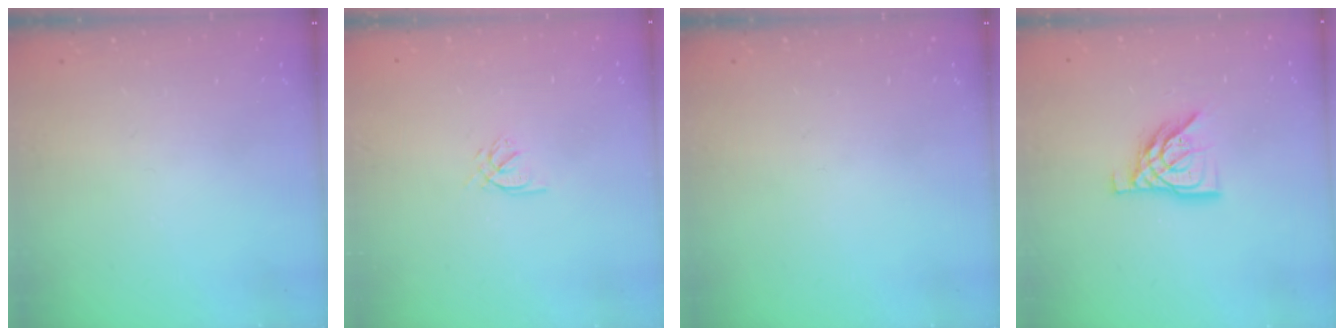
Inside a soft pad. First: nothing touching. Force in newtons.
{"total": 2.1, "press": 2.1, "slide": 0.1}
{"total": 0.0}
{"total": 11.5, "press": 11.4, "slide": 1.4}